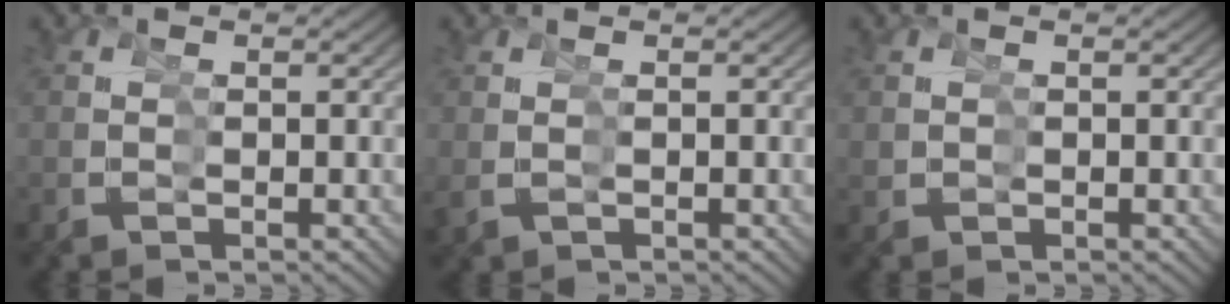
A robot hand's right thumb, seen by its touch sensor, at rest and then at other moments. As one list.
[{"total": 0.0}, {"total": 0.7, "force": [0.3, 0.6, 0.3], "torque": [-0.008, -0.004, 0.010]}]